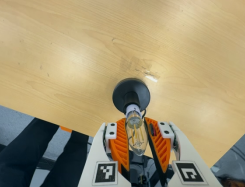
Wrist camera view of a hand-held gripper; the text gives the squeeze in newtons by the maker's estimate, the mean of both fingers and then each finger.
{"total": 13.6, "left": 13.6, "right": 13.7}